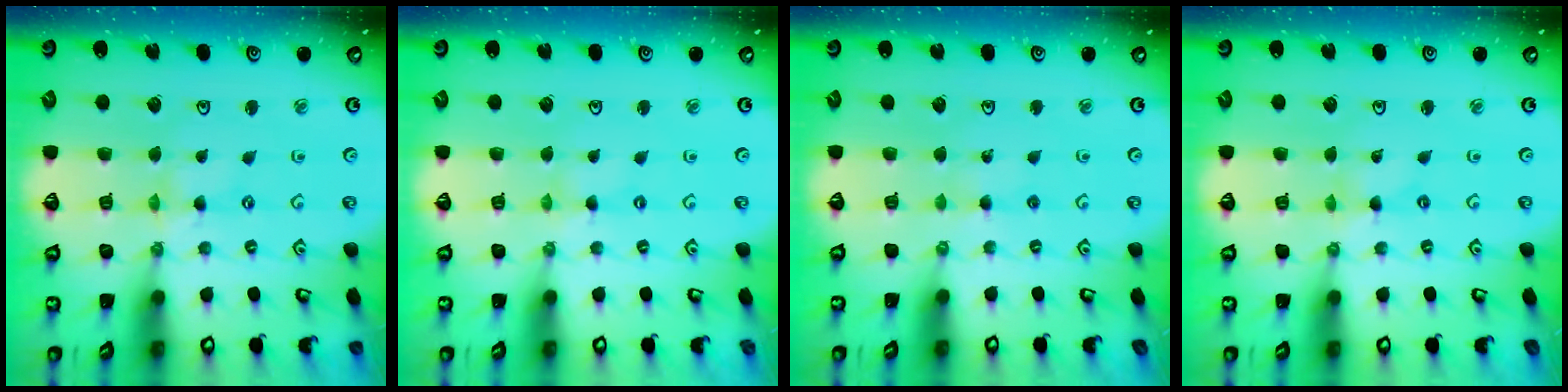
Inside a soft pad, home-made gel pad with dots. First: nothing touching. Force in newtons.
{"total": 1.3, "press": 1.3, "slide": 0.2}
{"total": 2.3, "press": 2.3, "slide": 0.3}
{"total": 0.0}